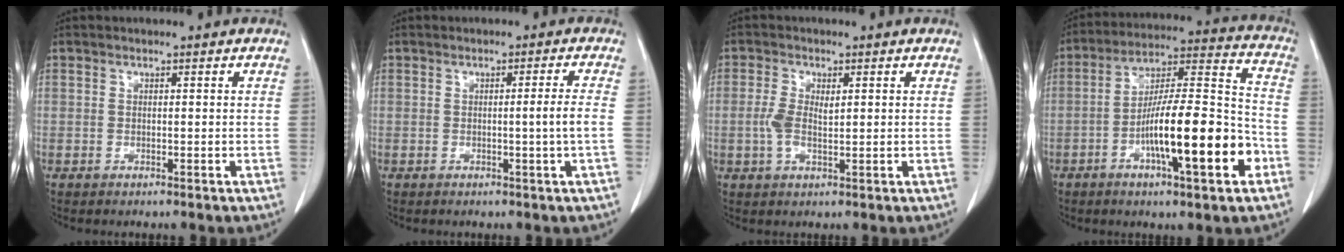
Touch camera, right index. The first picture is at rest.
{"total": 2.8, "force": [-0.5, -1.1, 2.5], "torque": [-0.040, -0.003, -0.007]}
{"total": 4.1, "force": [0.3, 1.7, 3.7], "torque": [-0.081, 0.007, 0.010]}
{"total": 17.8, "force": [-6.4, 2.3, 16.4], "torque": [-0.274, 0.005, -0.101]}